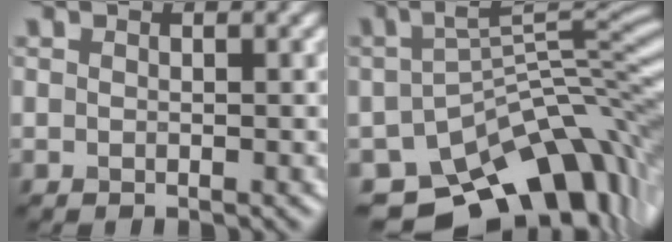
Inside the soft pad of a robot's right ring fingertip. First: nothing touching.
{"total": 12.9, "force": [-7.8, 6.0, 8.3], "torque": [-0.133, -0.008, -0.115]}